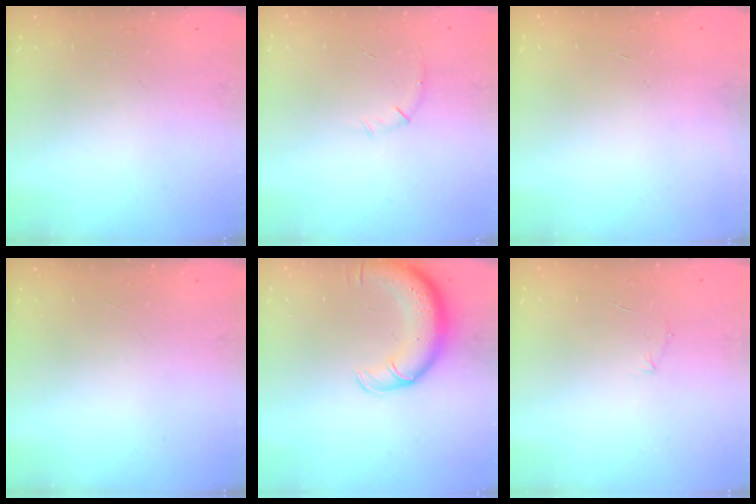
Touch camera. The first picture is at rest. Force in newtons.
{"total": 5.3, "press": 5.1, "slide": 1.4}
{"total": 0.0}
{"total": 0.0}
{"total": 11.9, "press": 11.5, "slide": 3.2}
{"total": 3.9, "press": 3.8, "slide": 1.0}